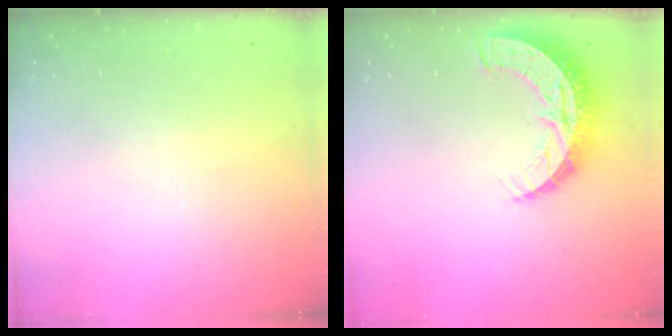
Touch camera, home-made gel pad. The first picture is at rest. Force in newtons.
{"total": 10.3, "press": 10.3, "slide": 0.9}